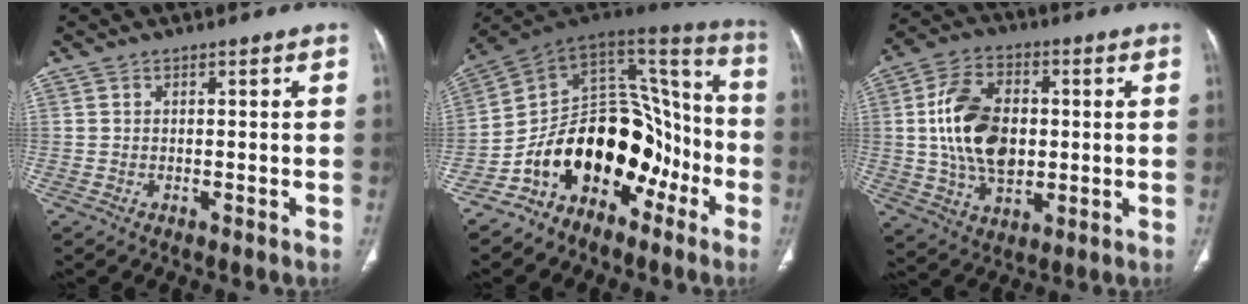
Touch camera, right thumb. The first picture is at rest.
{"total": 22.4, "force": [-9.4, 14.3, 14.5], "torque": [-0.180, 0.124, -0.150]}
{"total": 15.8, "force": [0.9, 10.2, 12.0], "torque": [-0.199, 0.010, 0.019]}